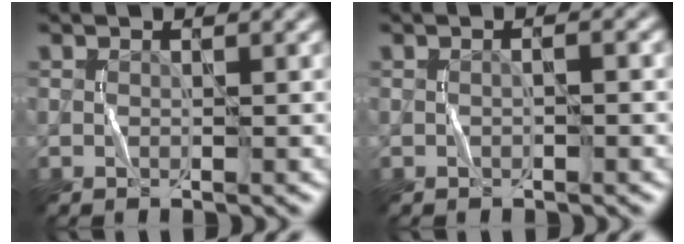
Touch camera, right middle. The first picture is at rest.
{"total": 0.9, "force": [0.1, 0.3, 0.8], "torque": [-0.006, -0.006, -0.003]}